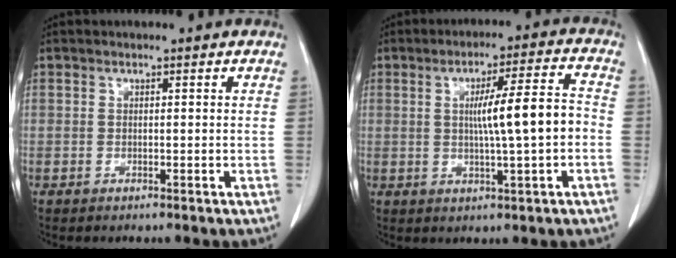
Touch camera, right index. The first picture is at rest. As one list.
[{"total": 9.2, "force": [-0.4, 0.4, 9.2], "torque": [-0.140, 0.013, -0.008]}]